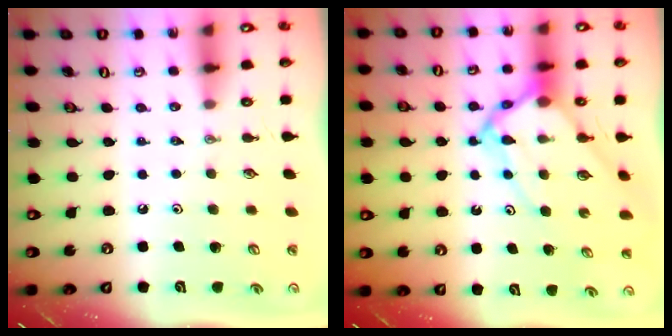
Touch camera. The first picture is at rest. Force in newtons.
{"total": 9.7, "press": 9.7, "slide": 0.8}